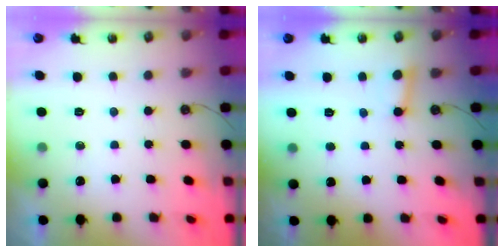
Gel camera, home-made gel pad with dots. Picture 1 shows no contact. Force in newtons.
{"total": 2.6, "press": 2.6, "slide": 0.2}